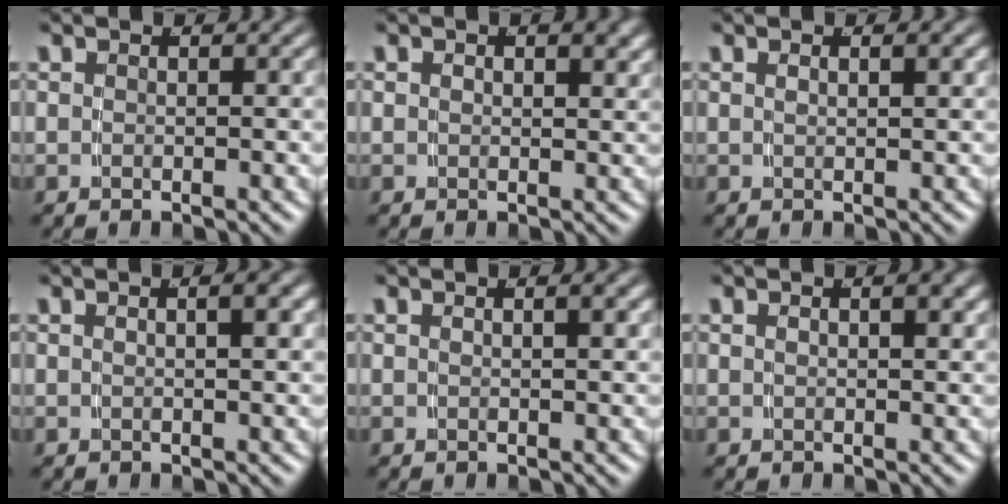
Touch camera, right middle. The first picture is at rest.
{"total": 1.0, "force": [0.6, 0.2, 0.7], "torque": [-0.010, -0.004, 0.014]}
{"total": 1.1, "force": [0.2, -0.7, 0.7], "torque": [-0.005, 0.001, 0.010]}
{"total": 1.4, "force": [0.1, -0.6, 1.3], "torque": [-0.015, 0.004, 0.007]}
{"total": 0.9, "force": [0.1, -0.6, 0.7], "torque": [-0.010, 0.000, 0.008]}
{"total": 1.1, "force": [0.2, -0.3, 1.0], "torque": [-0.014, 0.000, 0.009]}